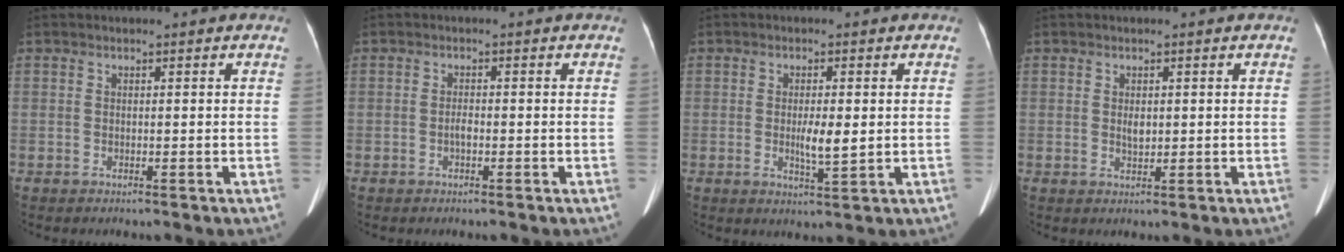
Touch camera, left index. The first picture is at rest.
{"total": 1.1, "force": [-0.5, 0.5, 0.9], "torque": [-0.017, 0.002, -0.008]}
{"total": 4.0, "force": [-0.1, 0.8, 3.9], "torque": [-0.071, -0.006, 0.001]}
{"total": 1.5, "force": [0.2, 0.9, 1.2], "torque": [-0.023, 0.000, 0.008]}